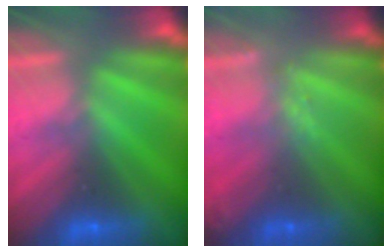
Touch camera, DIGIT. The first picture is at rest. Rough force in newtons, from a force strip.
{"total": 1.7}